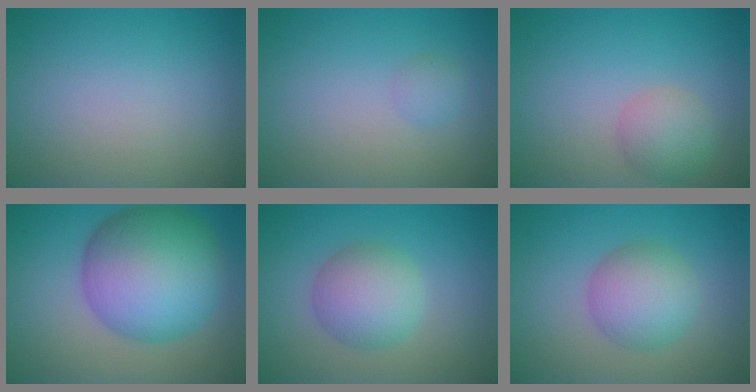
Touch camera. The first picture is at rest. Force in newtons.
{"total": 1.1, "press": 1.1, "slide": 0.1}
{"total": 2.9, "press": 2.9, "slide": 0.2}
{"total": 12.8, "press": 12.8, "slide": 0.1}
{"total": 4.8, "press": 4.8, "slide": 0.1}
{"total": 4.8, "press": 4.8, "slide": 0.3}